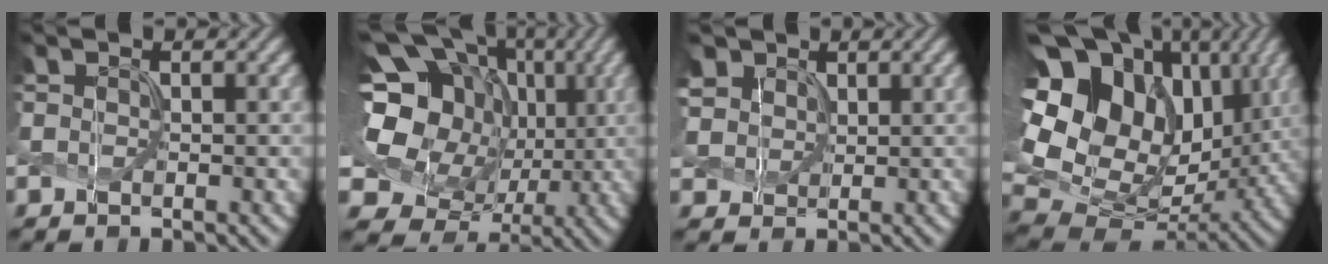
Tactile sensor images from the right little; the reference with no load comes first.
{"total": 17.1, "force": [1.8, 14.4, 9.0], "torque": [-0.188, 0.013, 0.024]}
{"total": 4.2, "force": [2.2, 3.2, 1.6], "torque": [-0.071, 0.006, 0.047]}
{"total": 20.6, "force": [6.9, 14.6, 12.7], "torque": [-0.276, 0.043, 0.141]}